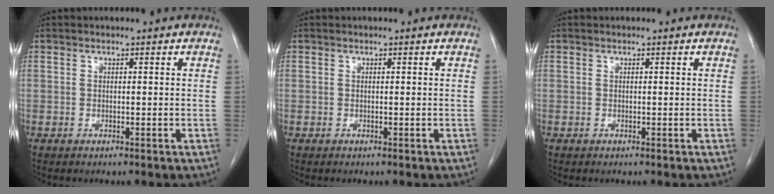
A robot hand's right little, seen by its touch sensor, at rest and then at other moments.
{"total": 0.0}
{"total": 0.0}